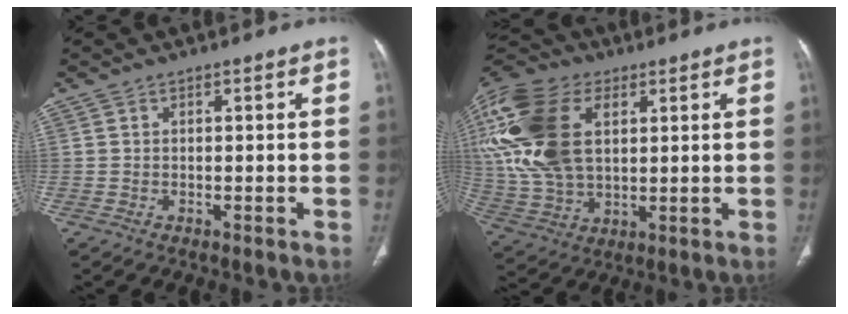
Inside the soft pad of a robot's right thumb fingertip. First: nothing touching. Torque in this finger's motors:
{"motor_torque": [2.13, 2.87, 2.65, 0.12, 0.39]}